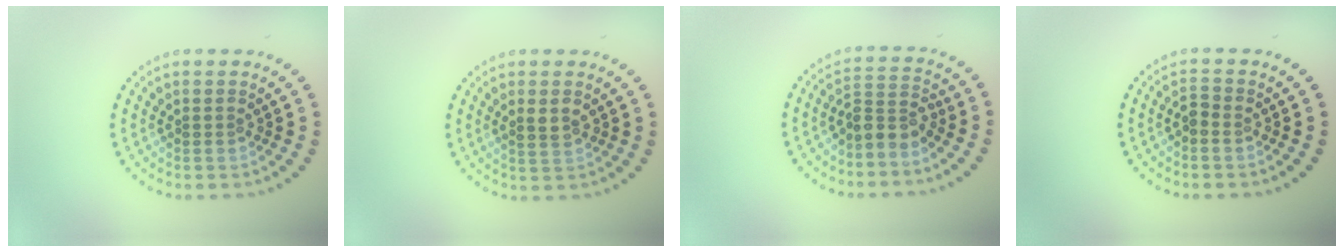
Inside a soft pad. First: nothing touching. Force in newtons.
{"total": 1.6, "press": 1.6, "slide": 0.3}
{"total": 2.6, "press": 2.0, "slide": 1.7}
{"total": 0.9, "press": 0.9, "slide": 0.3}